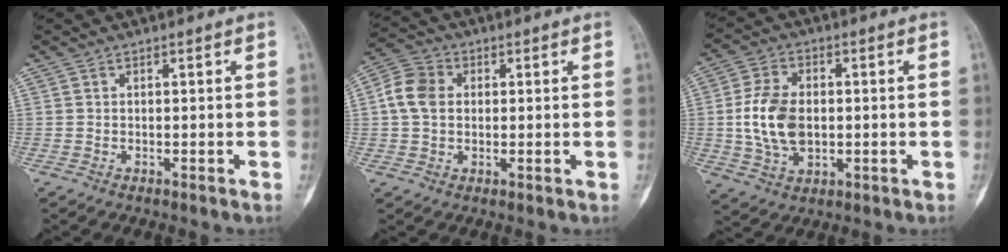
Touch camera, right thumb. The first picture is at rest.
{"total": 7.4, "force": [0.7, 5.9, 4.4], "torque": [-0.081, 0.017, 0.005]}
{"total": 11.5, "force": [-0.2, 7.7, 8.5], "torque": [-0.156, 0.006, -0.001]}